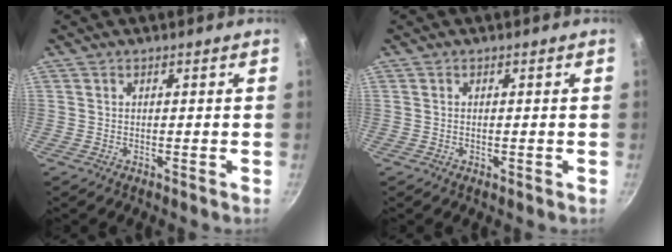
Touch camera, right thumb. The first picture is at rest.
{"total": 0.6, "force": [-0.2, 0.3, 0.5], "torque": [-0.007, 0.001, -0.003]}